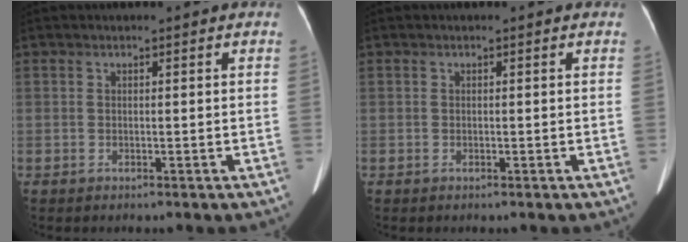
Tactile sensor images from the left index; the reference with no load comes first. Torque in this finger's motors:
{"motor_torque": [-0.18, -0.28, -0.01, -0.01]}